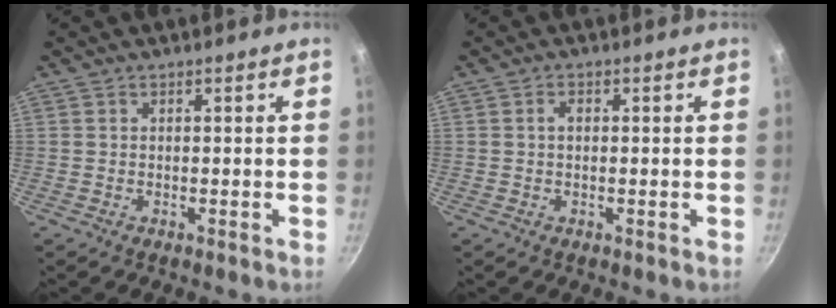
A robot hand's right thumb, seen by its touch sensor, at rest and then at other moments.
{"total": 1.5, "force": [0.2, 1.0, 1.1], "torque": [-0.020, 0.005, 0.002]}